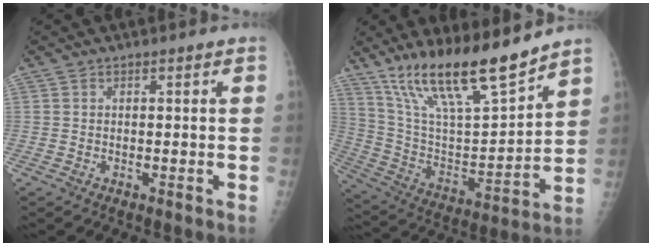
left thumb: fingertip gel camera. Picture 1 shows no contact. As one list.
[{"total": 19.5, "force": [15.2, 3.6, 11.8], "torque": [-0.182, -0.075, 0.282]}]